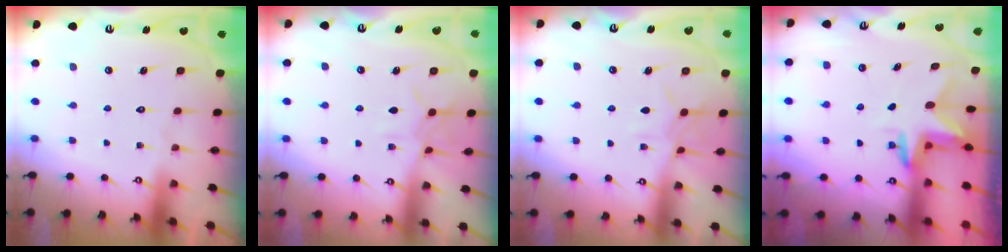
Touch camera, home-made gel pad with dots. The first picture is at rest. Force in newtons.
{"total": 6.4, "press": 6.4, "slide": 0.3}
{"total": 6.4, "press": 6.4, "slide": 0.3}
{"total": 3.0, "press": 3.0, "slide": 0.2}